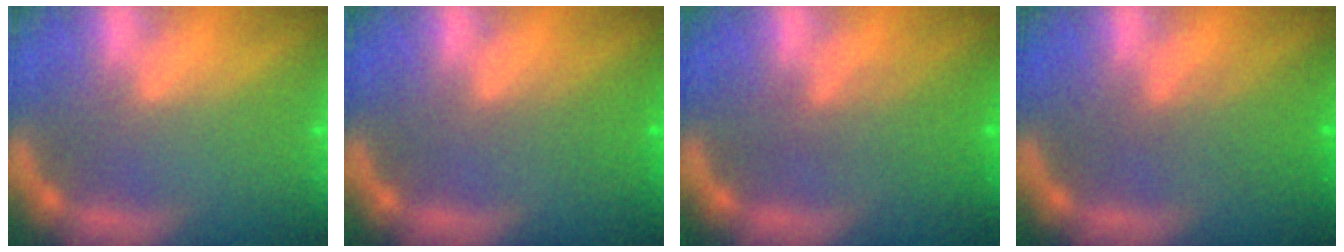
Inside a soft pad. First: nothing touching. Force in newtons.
{"total": 2.0}
{"total": 3.6}
{"total": 3.1}